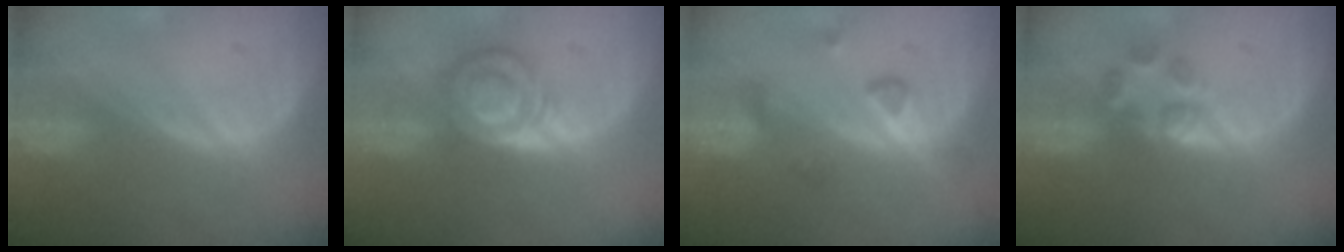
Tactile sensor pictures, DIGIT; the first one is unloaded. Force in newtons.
{"total": 6.4, "press": 6.4, "slide": 0.1}
{"total": 4.1, "press": 4.0, "slide": 0.9}
{"total": 3.7, "press": 3.5, "slide": 0.9}